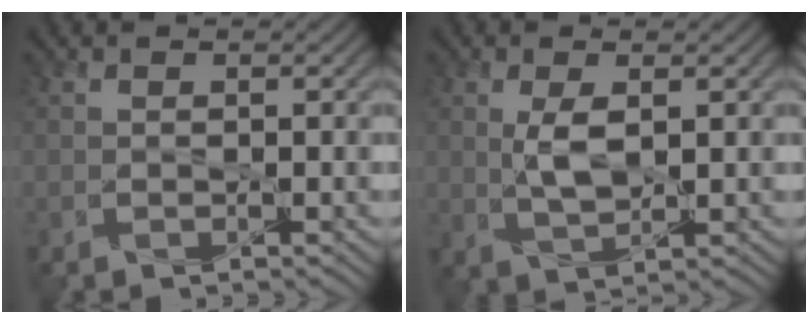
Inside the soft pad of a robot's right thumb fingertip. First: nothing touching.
{"total": 3.9, "force": [0.8, 1.7, 3.5], "torque": [-0.080, -0.004, 0.019]}